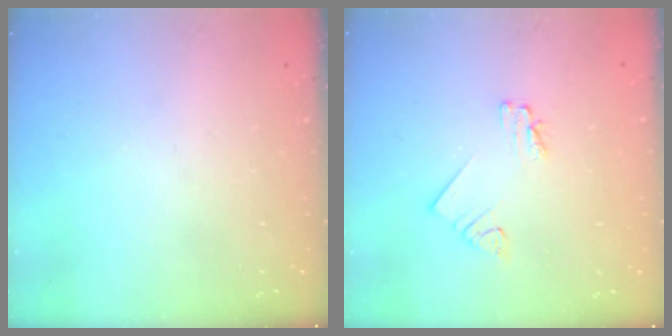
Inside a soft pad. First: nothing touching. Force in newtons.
{"total": 1.7, "press": 1.7, "slide": 0.0}